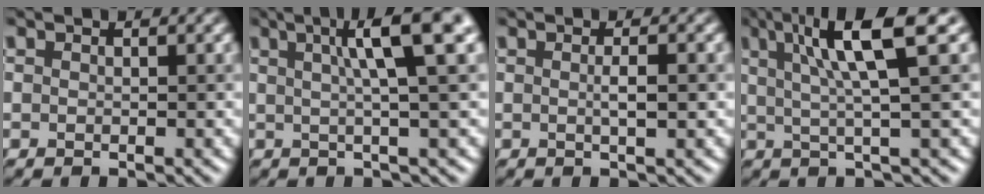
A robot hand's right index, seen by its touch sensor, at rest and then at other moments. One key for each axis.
{"total": 7.4, "fx": 2.2, "fy": 1.2, "fz": 6.9, "tx": -0.075, "ty": 0.024, "tz": 0.032}
{"total": 1.9, "fx": -0.2, "fy": 0.4, "fz": 1.9, "tx": -0.027, "ty": 0.006, "tz": -0.006}
{"total": 7.7, "fx": 2.7, "fy": 1.3, "fz": 7.0, "tx": -0.097, "ty": 0.017, "tz": 0.040}